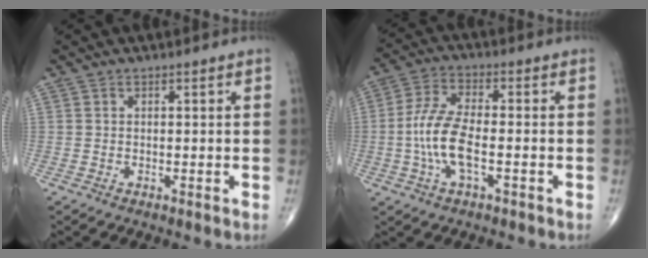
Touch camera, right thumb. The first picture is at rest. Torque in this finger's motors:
{"motor_torque": [2.58, 2.42, 1.11, 0.15, 0.31]}